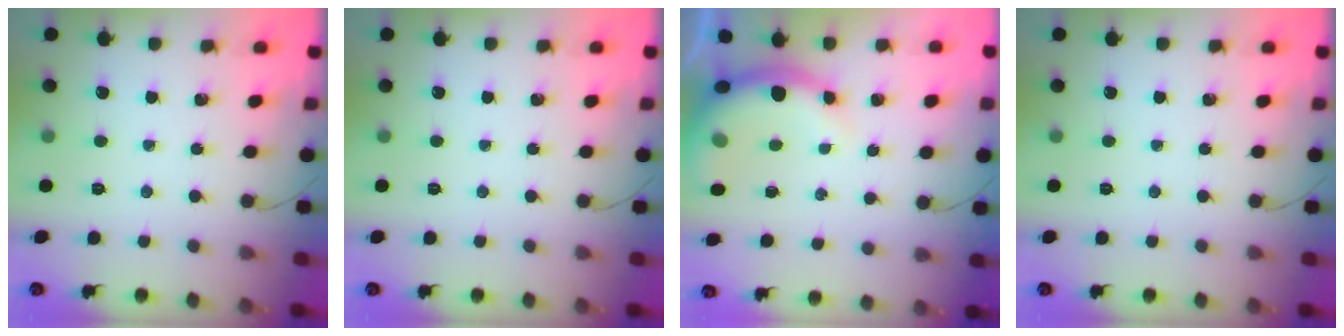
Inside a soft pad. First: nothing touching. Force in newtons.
{"total": 0.0}
{"total": 7.5, "press": 7.3, "slide": 1.7}
{"total": 0.0}